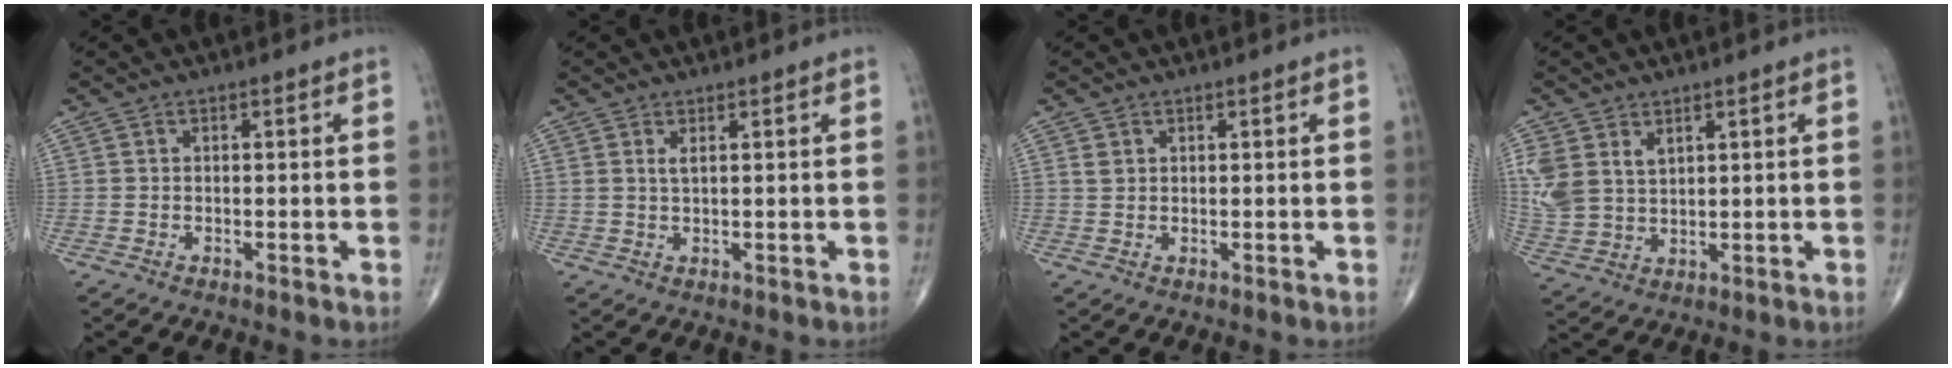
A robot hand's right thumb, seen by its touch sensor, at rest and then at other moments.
{"total": 1.2, "force": [0.6, 0.2, 0.9], "torque": [-0.022, -0.002, 0.015]}
{"total": 1.3, "force": [0.6, 0.9, 0.5], "torque": [-0.005, 0.000, 0.014]}
{"total": 8.6, "force": [3.5, 5.9, 5.1], "torque": [-0.109, -0.009, 0.086]}